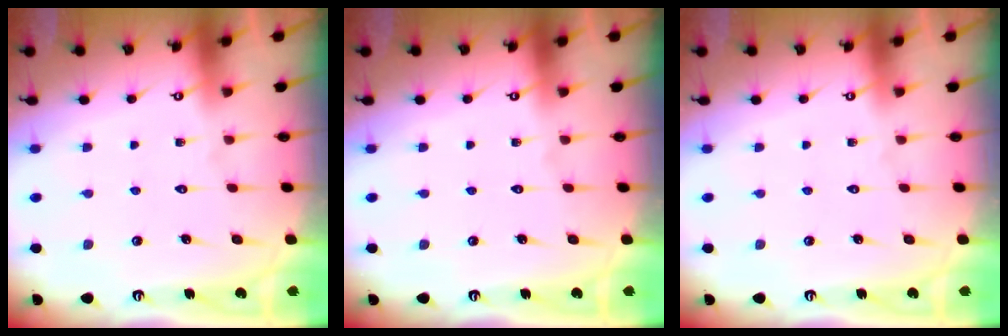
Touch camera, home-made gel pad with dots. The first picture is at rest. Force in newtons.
{"total": 0.0}
{"total": 0.0}